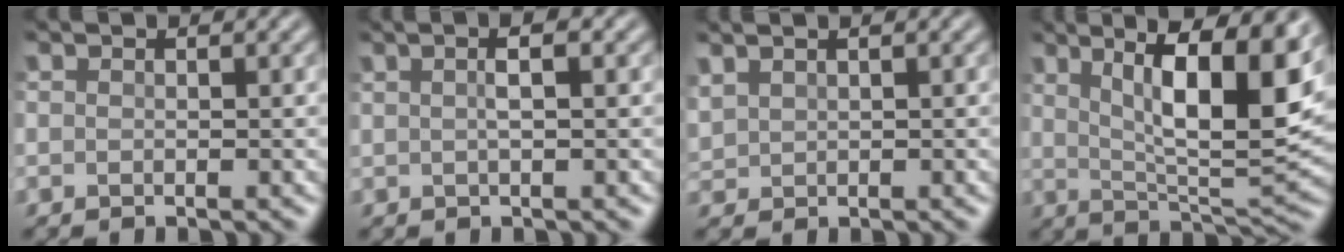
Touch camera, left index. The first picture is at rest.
{"total": 2.6, "force": [0.8, 0.8, 2.3], "torque": [-0.023, 0.000, -0.003]}
{"total": 1.3, "force": [1.0, 0.6, 0.4], "torque": [-0.017, 0.006, 0.028]}
{"total": 12.1, "force": [4.2, 3.4, 10.8], "torque": [-0.162, -0.003, 0.069]}